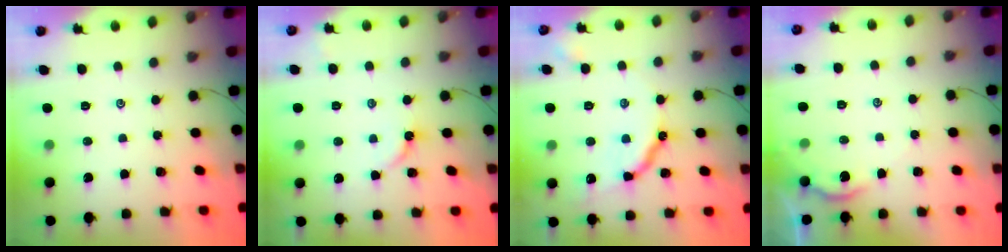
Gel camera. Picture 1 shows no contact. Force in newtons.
{"total": 4.0, "press": 3.9, "slide": 0.4}
{"total": 10.3, "press": 10.2, "slide": 1.1}
{"total": 2.3, "press": 2.2, "slide": 0.4}